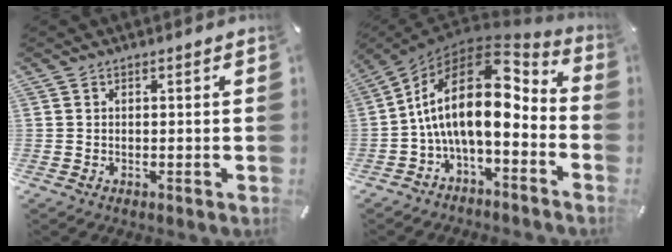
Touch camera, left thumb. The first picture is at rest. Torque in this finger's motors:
{"motor_torque": [0.68, 3.84, 2.77, 0.00, 0.35]}